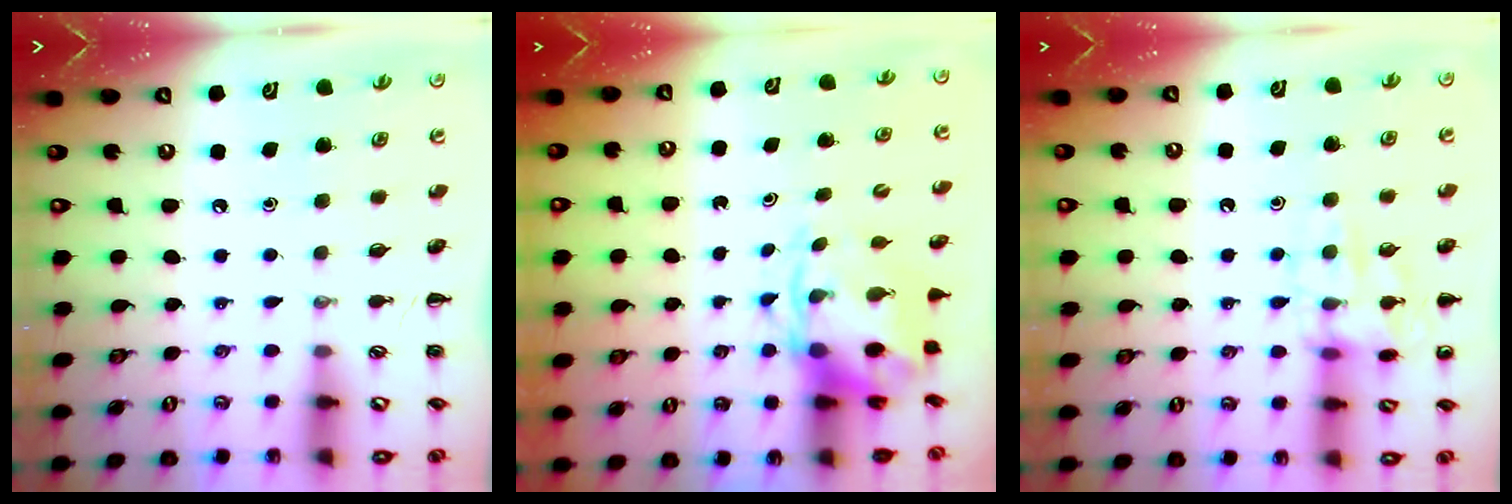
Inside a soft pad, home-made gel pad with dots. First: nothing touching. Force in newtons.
{"total": 4.4, "press": 4.2, "slide": 1.0}
{"total": 12.3, "press": 12.3, "slide": 0.9}